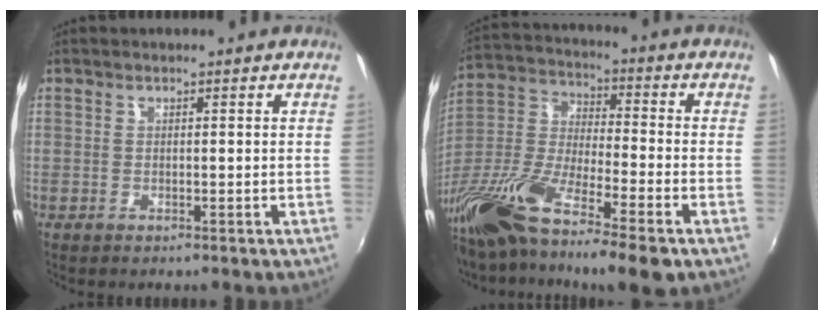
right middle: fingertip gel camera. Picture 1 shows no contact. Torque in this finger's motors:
{"motor_torque": [0.33, -0.69, 0.27, 0.21]}